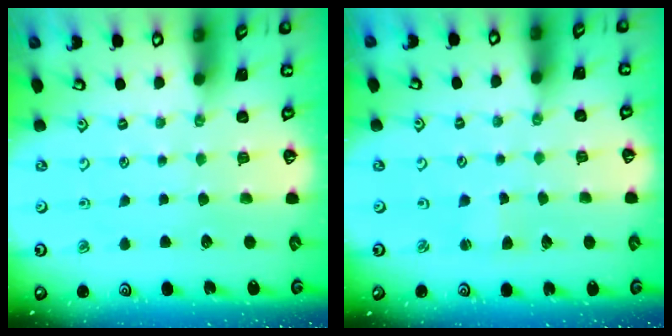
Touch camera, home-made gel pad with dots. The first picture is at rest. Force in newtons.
{"total": 1.8, "press": 1.8, "slide": 0.2}